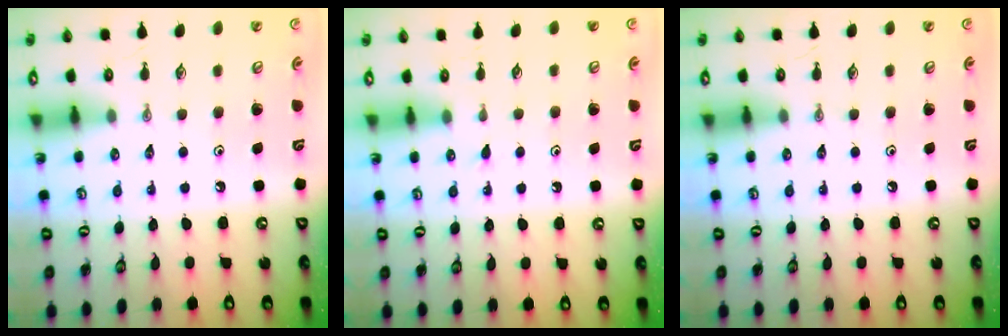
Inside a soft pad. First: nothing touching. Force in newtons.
{"total": 2.8, "press": 2.7, "slide": 0.3}
{"total": 0.0}